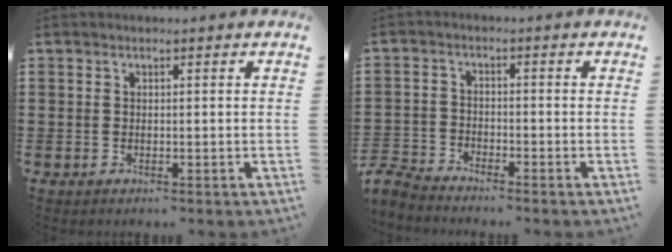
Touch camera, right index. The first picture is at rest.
{"total": 3.4, "force": [-3.4, 0.6, 0.1], "torque": [-0.029, -0.005, -0.079]}